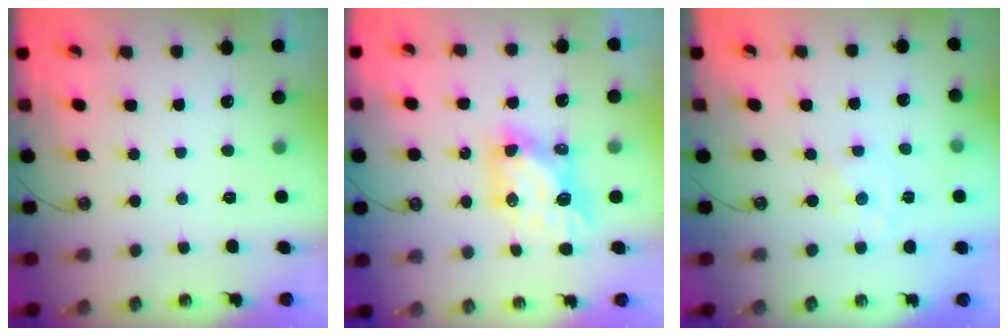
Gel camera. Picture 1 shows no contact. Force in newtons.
{"total": 7.2, "press": 7.1, "slide": 0.7}
{"total": 1.3, "press": 1.3, "slide": 0.2}